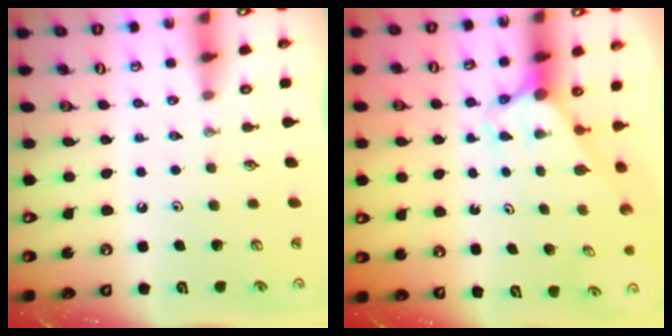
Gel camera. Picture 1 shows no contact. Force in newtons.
{"total": 2.7, "press": 2.7, "slide": 0.0}